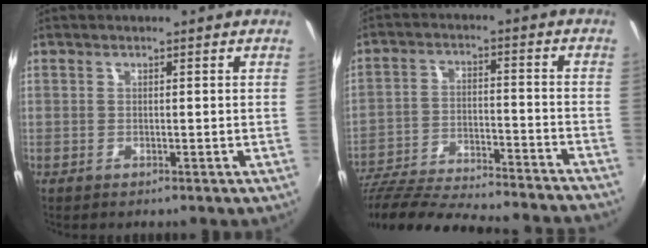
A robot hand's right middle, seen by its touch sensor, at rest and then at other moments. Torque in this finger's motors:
{"motor_torque": [1.23, -0.91, 0.33, 0.17]}